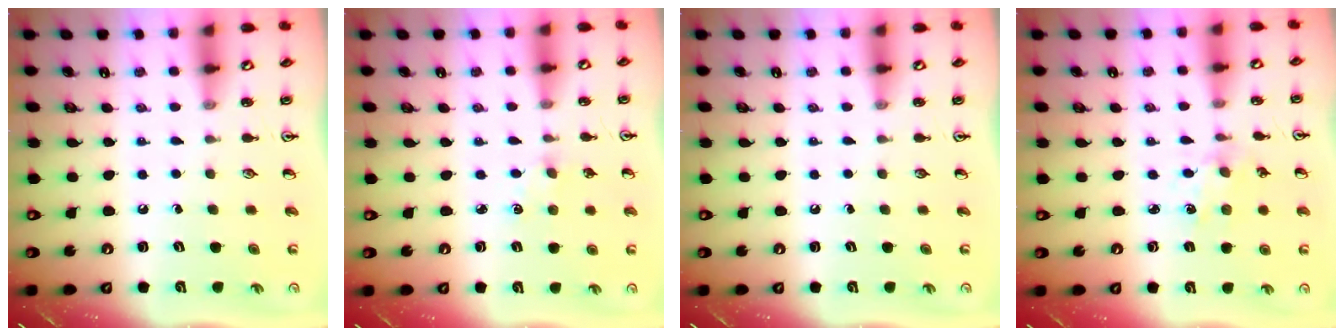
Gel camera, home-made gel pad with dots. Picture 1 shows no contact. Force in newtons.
{"total": 1.7, "press": 1.6, "slide": 0.3}
{"total": 0.0}
{"total": 3.2, "press": 3.1, "slide": 0.6}